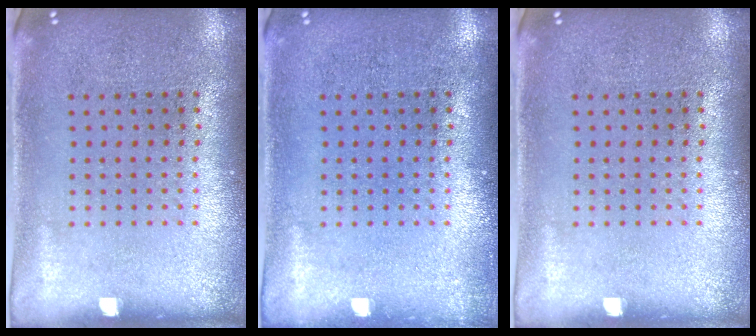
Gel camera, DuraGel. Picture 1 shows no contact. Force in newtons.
{"total": 0.6, "press": 0.6, "slide": 0.1}
{"total": 0.0}